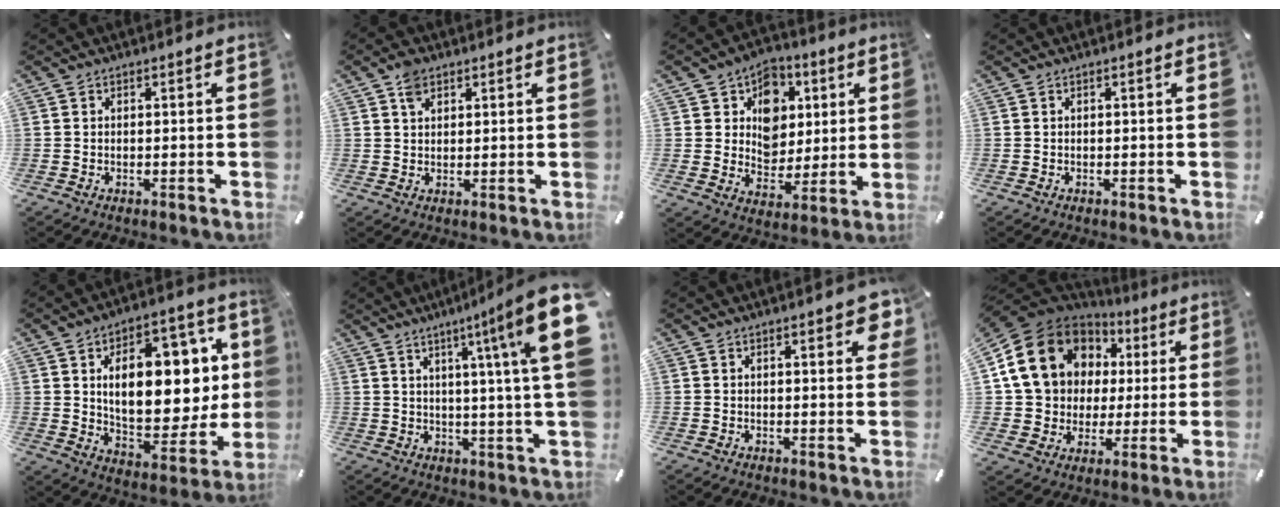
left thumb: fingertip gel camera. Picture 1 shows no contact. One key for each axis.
{"total": 3.8, "fx": 2.0, "fy": 2.7, "fz": 1.9, "tx": -0.026, "ty": -0.003, "tz": 0.035}
{"total": 10.8, "fx": 3.4, "fy": 9.7, "fz": 3.2, "tx": -0.044, "ty": -0.023, "tz": 0.063}
{"total": 0.0}
{"total": 19.6, "fx": 5.4, "fy": 11.4, "fz": 14.9, "tx": -0.213, "ty": -0.027, "tz": 0.093}
{"total": 15.6, "fx": 6.2, "fy": 0.8, "fz": 14.3, "tx": -0.210, "ty": -0.048, "tz": 0.079}
{"total": 4.4, "fx": 2.3, "fy": 1.7, "fz": 3.3, "tx": -0.046, "ty": -0.004, "tz": 0.036}
{"total": 18.1, "fx": 4.7, "fy": 15.9, "fz": 7.3, "tx": -0.143, "ty": -0.014, "tz": 0.102}